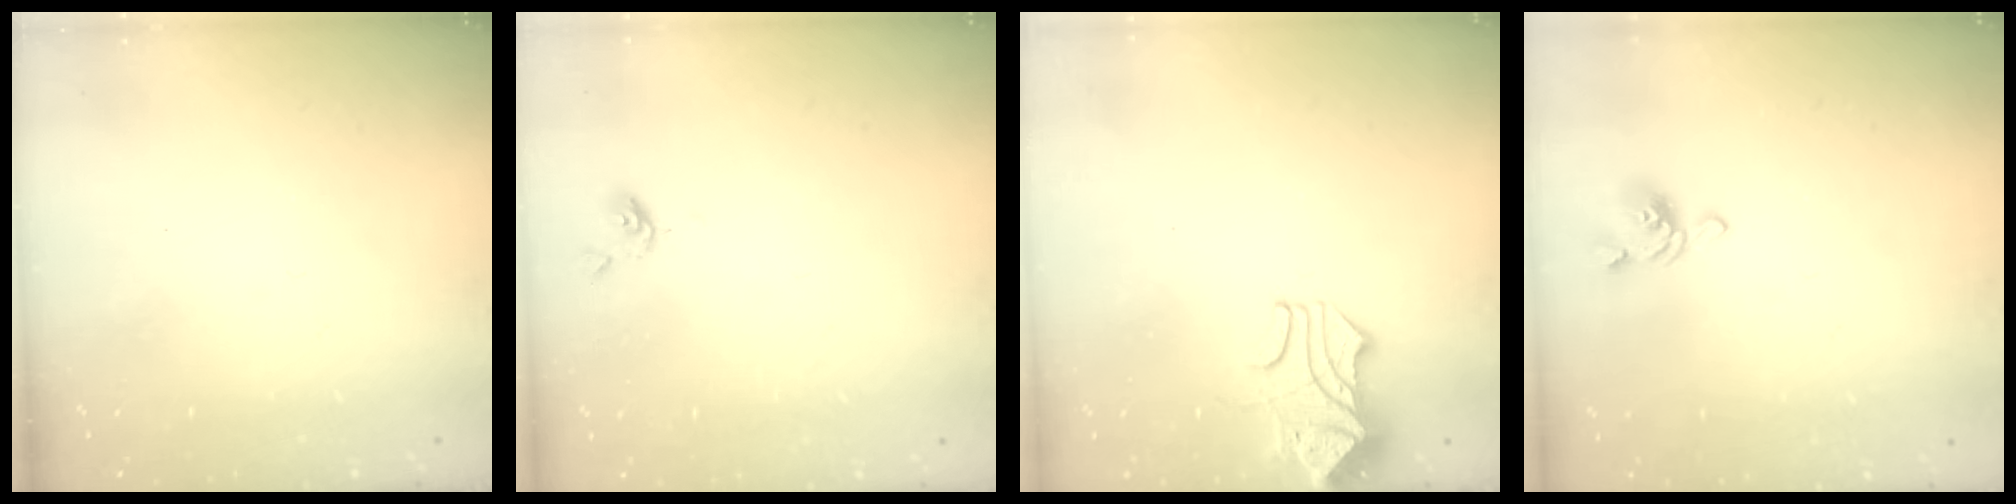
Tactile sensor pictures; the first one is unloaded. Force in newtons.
{"total": 1.0, "press": 0.9, "slide": 0.4}
{"total": 1.9, "press": 1.6, "slide": 1.0}
{"total": 2.6, "press": 2.5, "slide": 0.7}